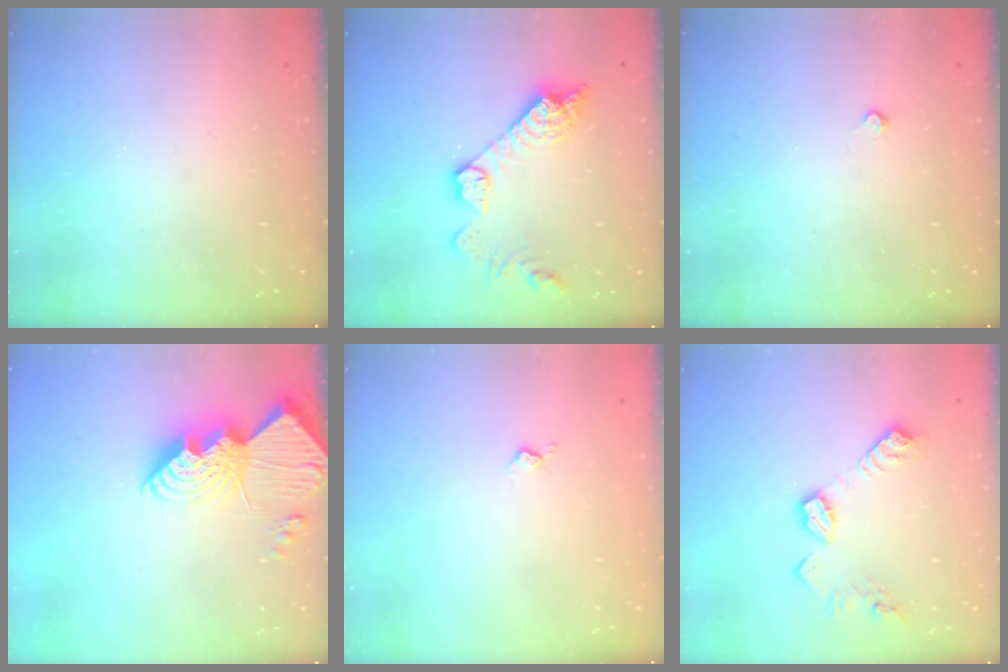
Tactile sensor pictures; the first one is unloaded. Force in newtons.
{"total": 14.7, "press": 14.7, "slide": 0.9}
{"total": 2.0, "press": 1.9, "slide": 0.3}
{"total": 21.2, "press": 21.1, "slide": 2.0}
{"total": 2.7, "press": 2.6, "slide": 0.5}
{"total": 11.3, "press": 11.3, "slide": 0.6}